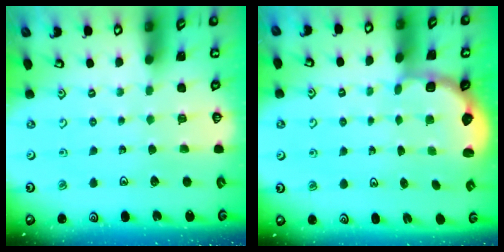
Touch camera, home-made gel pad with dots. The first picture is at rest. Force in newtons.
{"total": 2.6, "press": 2.1, "slide": 1.5}